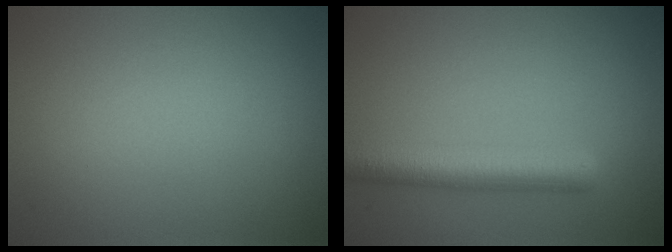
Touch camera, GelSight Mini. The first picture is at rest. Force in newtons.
{"total": 5.1, "press": 5.1, "slide": 0.1}